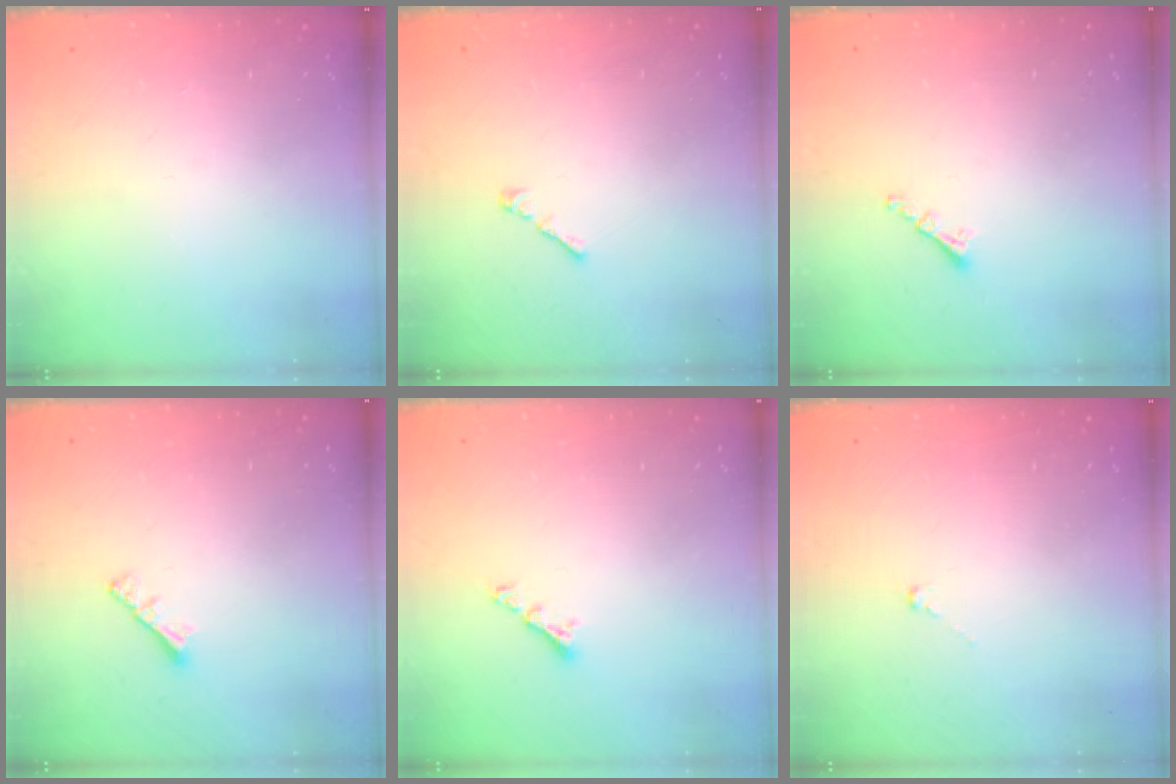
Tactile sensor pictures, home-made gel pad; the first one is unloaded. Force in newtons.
{"total": 1.1, "press": 0.9, "slide": 0.5}
{"total": 1.3, "press": 1.2, "slide": 0.5}
{"total": 2.2, "press": 2.1, "slide": 0.6}
{"total": 3.9, "press": 3.9, "slide": 0.6}
{"total": 0.0}